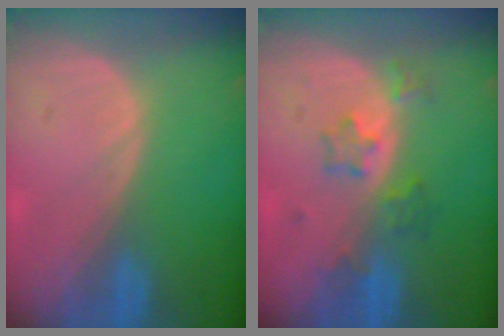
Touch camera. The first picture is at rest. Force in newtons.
{"total": 4.5, "press": 4.2, "slide": 1.5}